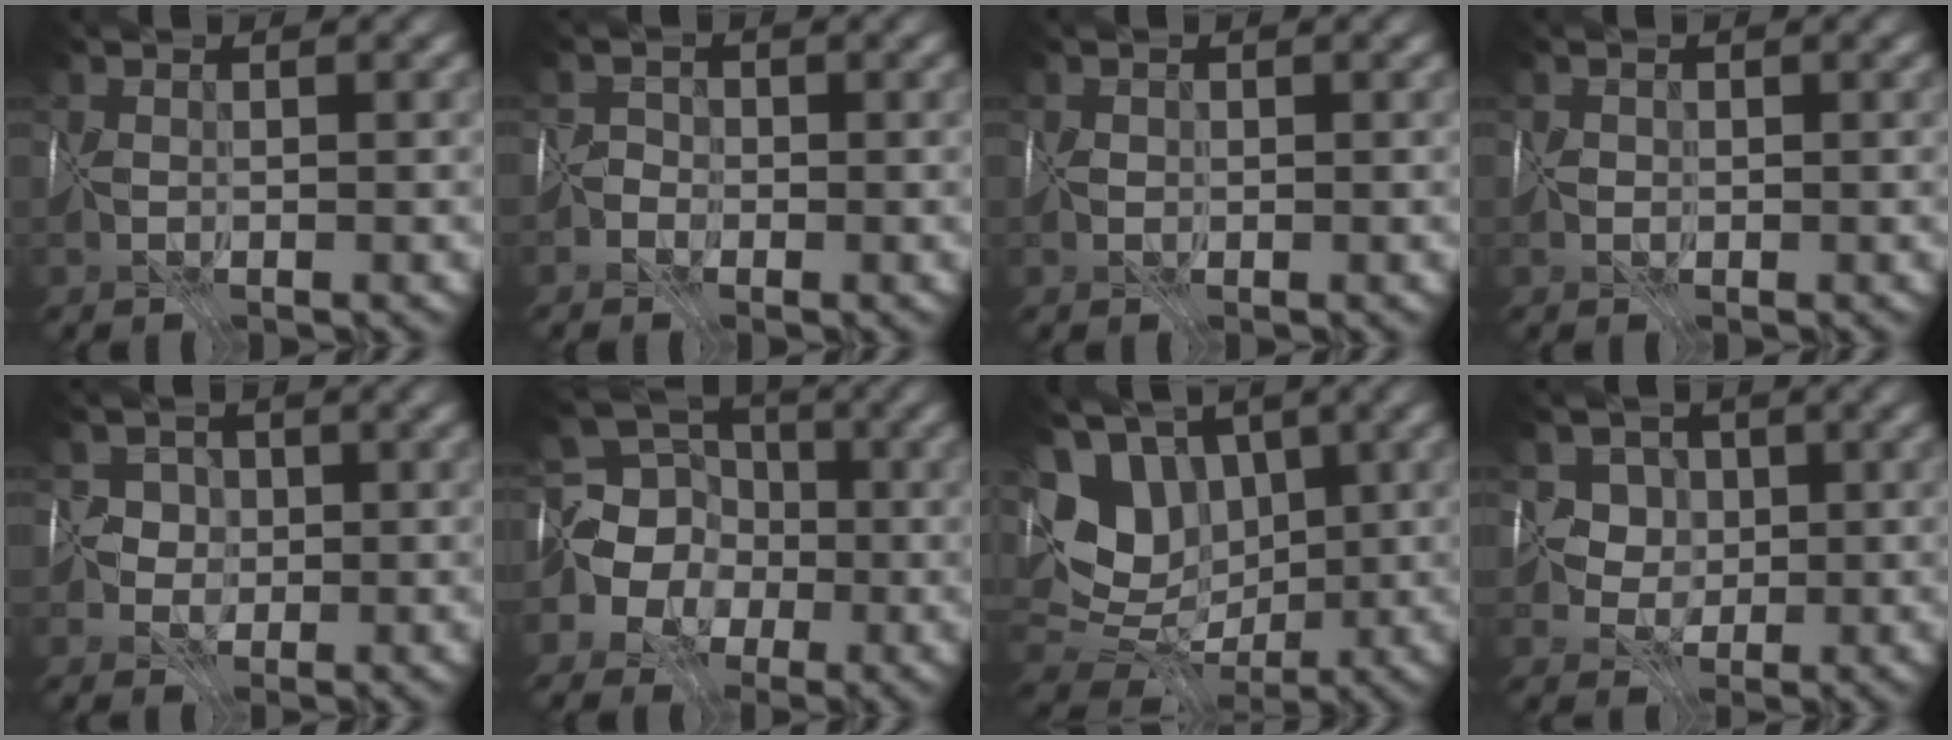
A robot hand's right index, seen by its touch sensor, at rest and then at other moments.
{"total": 1.6, "force": [-1.3, 0.2, -1.0], "torque": [0.039, 0.012, -0.034]}
{"total": 0.7, "force": [-0.1, 0.7, 0.1], "torque": [0.000, 0.005, -0.008]}
{"total": 0.6, "force": [-0.1, 0.5, -0.3], "torque": [0.013, 0.008, -0.008]}
{"total": 2.5, "force": [0.4, 2.4, 0.4], "torque": [0.023, 0.028, -0.021]}
{"total": 7.4, "force": [-1.5, 6.9, 2.1], "torque": [-0.036, 0.015, -0.066]}
{"total": 8.9, "force": [2.1, 7.5, 4.4], "torque": [-0.077, 0.020, 0.018]}
{"total": 3.8, "force": [1.7, 3.2, 1.0], "torque": [0.011, 0.018, 0.004]}